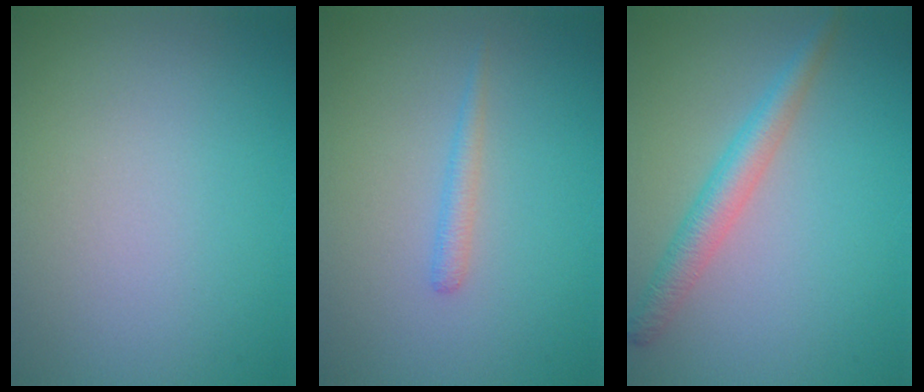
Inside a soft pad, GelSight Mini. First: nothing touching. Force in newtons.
{"total": 1.2, "press": 1.2, "slide": 0.0}
{"total": 3.0, "press": 3.0, "slide": 0.0}